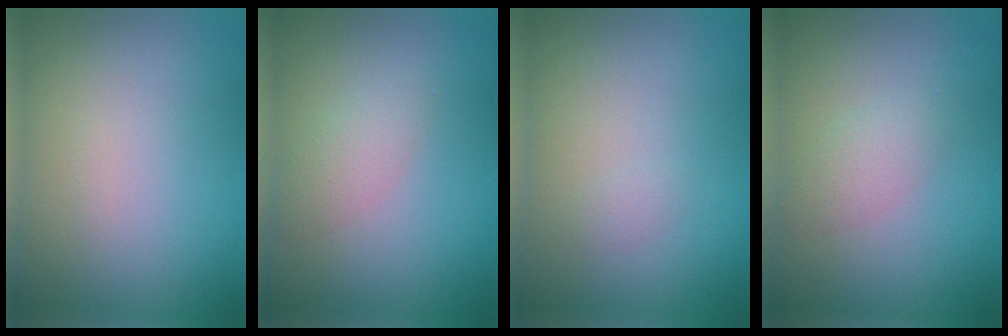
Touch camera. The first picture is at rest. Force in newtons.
{"total": 2.0, "press": 2.0, "slide": 0.1}
{"total": 0.6, "press": 0.6, "slide": 0.1}
{"total": 1.8, "press": 1.8, "slide": 0.1}